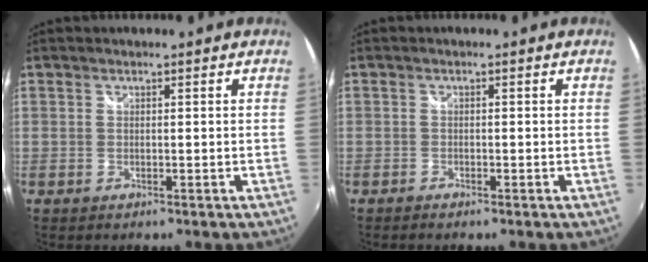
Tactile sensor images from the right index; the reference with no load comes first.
{"total": 1.1, "force": [-0.9, 0.3, 0.4], "torque": [-0.015, -0.003, -0.020]}